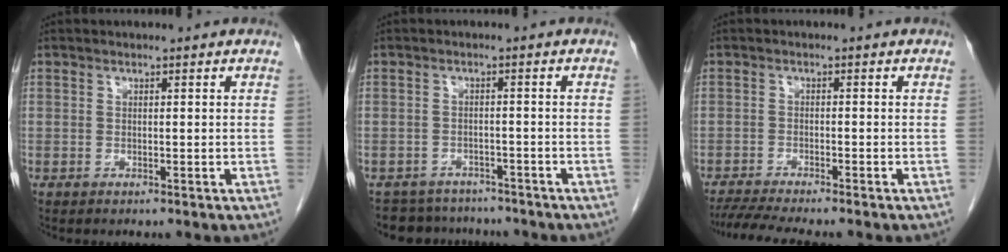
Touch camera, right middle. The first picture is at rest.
{"total": 7.0, "force": [-6.4, 2.8, 0.2], "torque": [0.000, 0.012, -0.084]}
{"total": 7.5, "force": [-6.6, -0.1, 3.6], "torque": [-0.057, -0.015, -0.108]}